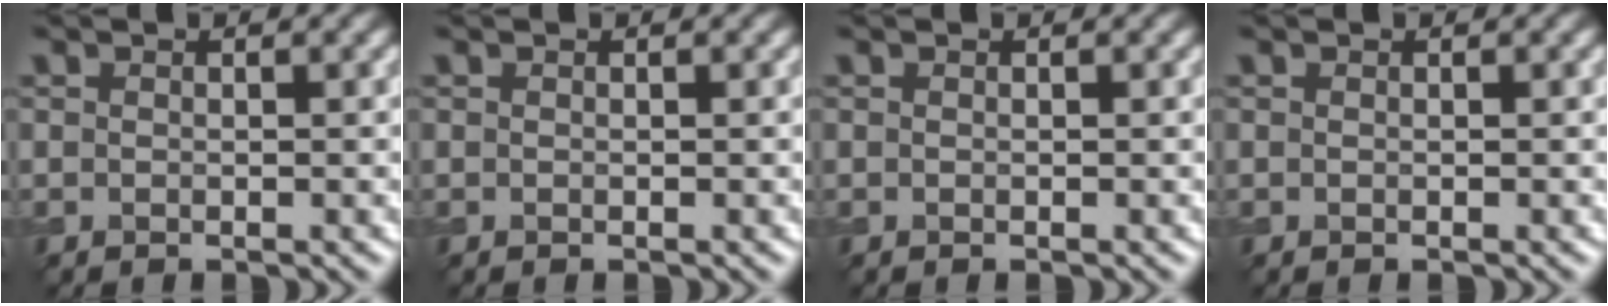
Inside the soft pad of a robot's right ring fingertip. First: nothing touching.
{"total": 0.0}
{"total": 0.0}
{"total": 0.0}